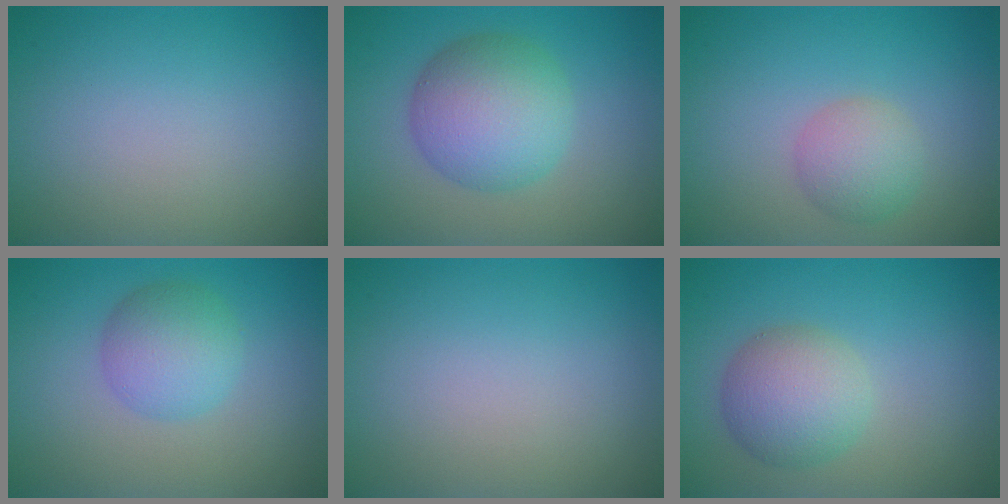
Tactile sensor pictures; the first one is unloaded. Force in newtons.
{"total": 6.8, "press": 6.7, "slide": 0.1}
{"total": 2.9, "press": 2.9, "slide": 0.1}
{"total": 3.9, "press": 3.9, "slide": 0.0}
{"total": 0.0}
{"total": 4.7, "press": 4.7, "slide": 0.1}